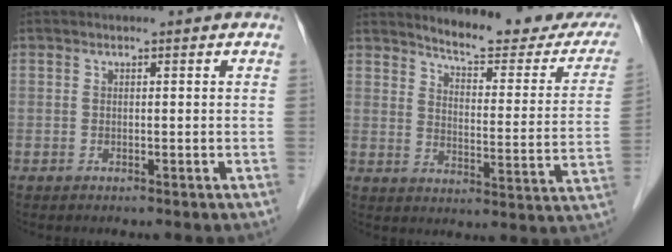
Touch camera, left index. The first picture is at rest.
{"total": 18.4, "force": [16.9, 2.9, 6.6], "torque": [-0.076, -0.067, 0.195]}